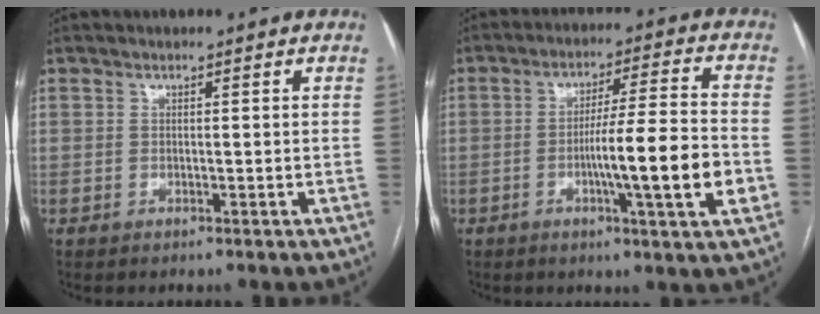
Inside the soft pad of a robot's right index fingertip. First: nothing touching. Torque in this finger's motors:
{"motor_torque": [0.60, -0.10, 0.29, 0.06]}